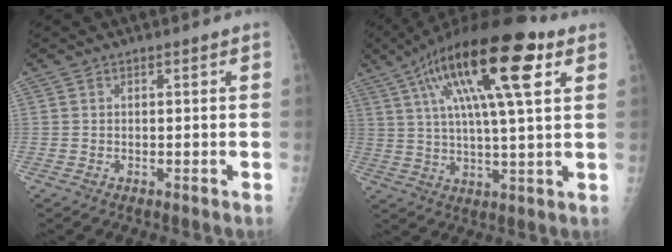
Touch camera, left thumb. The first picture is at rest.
{"total": 21.9, "force": [9.2, 5.6, 19.1], "torque": [-0.325, 0.007, 0.147]}